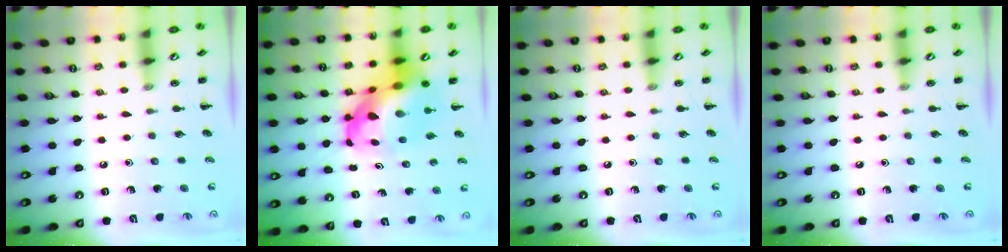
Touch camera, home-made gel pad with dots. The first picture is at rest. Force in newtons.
{"total": 15.9, "press": 15.4, "slide": 4.2}
{"total": 0.0}
{"total": 0.0}